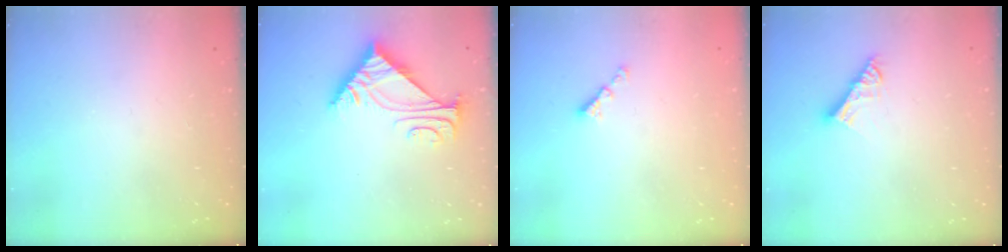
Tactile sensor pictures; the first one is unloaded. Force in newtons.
{"total": 7.0, "press": 7.0, "slide": 0.3}
{"total": 2.1, "press": 2.1, "slide": 0.4}
{"total": 5.7, "press": 5.7, "slide": 0.4}